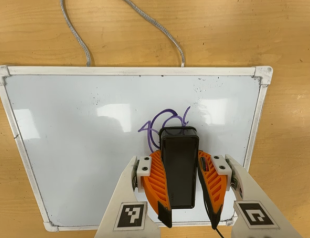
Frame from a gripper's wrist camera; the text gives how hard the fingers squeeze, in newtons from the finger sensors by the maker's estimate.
{"total": 12.6, "left": 12.3, "right": 12.9}